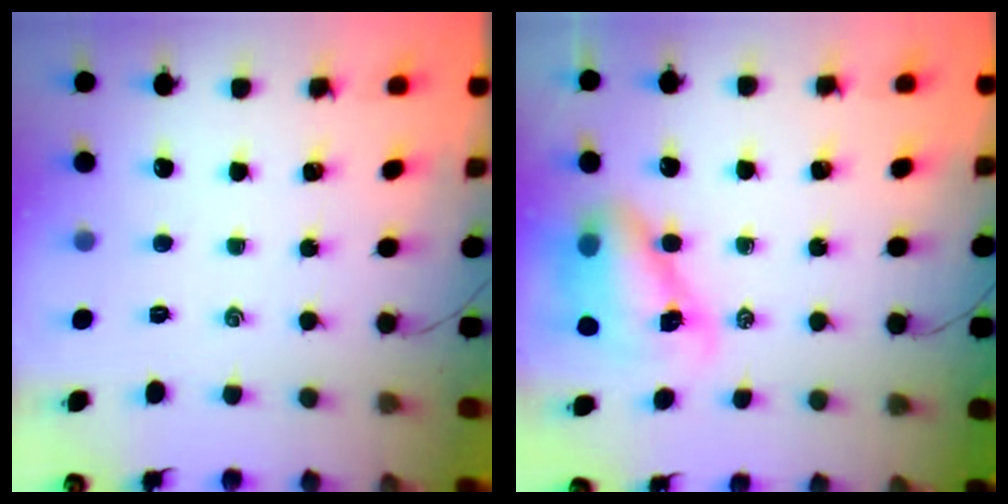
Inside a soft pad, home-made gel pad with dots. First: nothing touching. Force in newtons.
{"total": 8.9, "press": 8.7, "slide": 1.8}